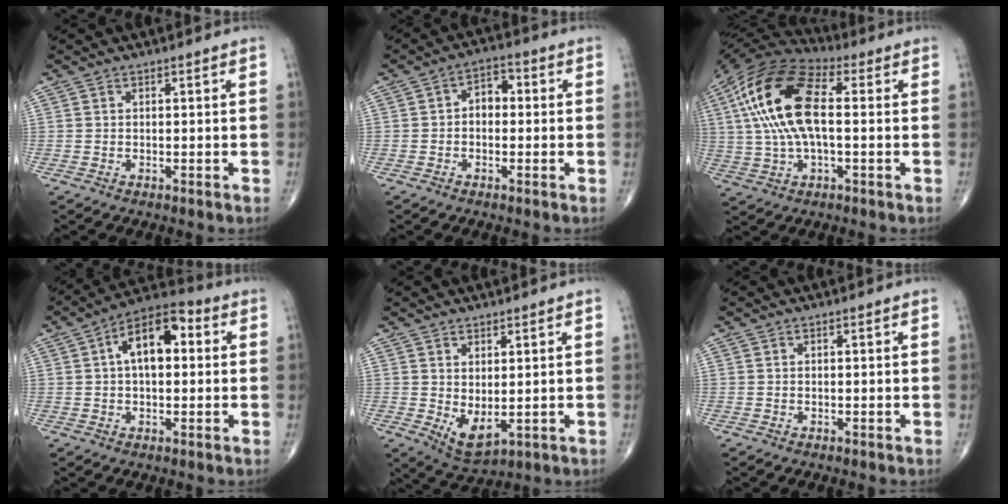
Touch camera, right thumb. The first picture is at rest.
{"total": 4.5, "force": [-0.1, 3.1, 3.2], "torque": [-0.028, 0.019, -0.014]}
{"total": 18.4, "force": [2.3, 8.5, 16.2], "torque": [-0.334, 0.031, 0.034]}
{"total": 11.5, "force": [2.0, 6.1, 9.5], "torque": [-0.141, 0.028, 0.020]}
{"total": 5.9, "force": [0.0, 2.8, 5.1], "torque": [-0.082, -0.014, 0.016]}
{"total": 0.0}